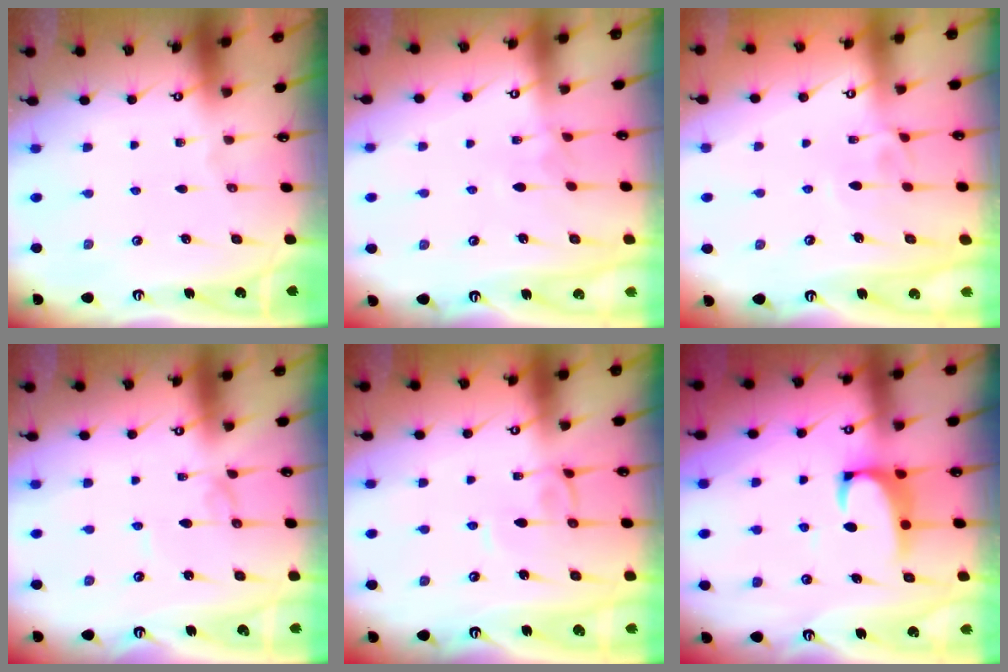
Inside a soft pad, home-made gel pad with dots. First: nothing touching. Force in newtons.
{"total": 3.5, "press": 3.5, "slide": 0.2}
{"total": 1.3, "press": 1.0, "slide": 0.8}
{"total": 1.8, "press": 1.8, "slide": 0.1}
{"total": 2.6, "press": 2.6, "slide": 0.2}
{"total": 2.1, "press": 1.8, "slide": 0.9}